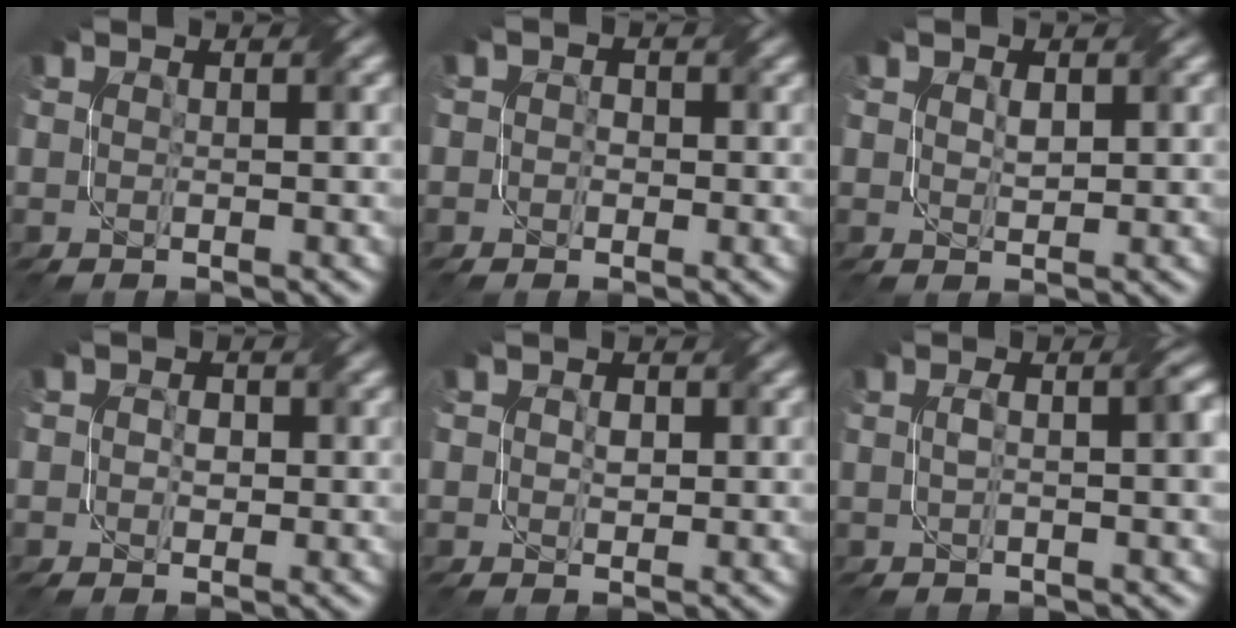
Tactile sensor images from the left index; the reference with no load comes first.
{"total": 1.7, "force": [0.2, 1.6, 0.6], "torque": [0.003, 0.000, -0.011]}
{"total": 1.5, "force": [0.5, 1.0, 1.0], "torque": [-0.016, -0.005, 0.014]}
{"total": 1.6, "force": [0.2, 1.4, 0.8], "torque": [-0.009, -0.003, -0.002]}
{"total": 1.4, "force": [0.1, 1.1, 0.8], "torque": [-0.012, -0.003, 0.002]}
{"total": 3.2, "force": [0.2, 1.0, 3.1], "torque": [-0.054, 0.008, 0.002]}